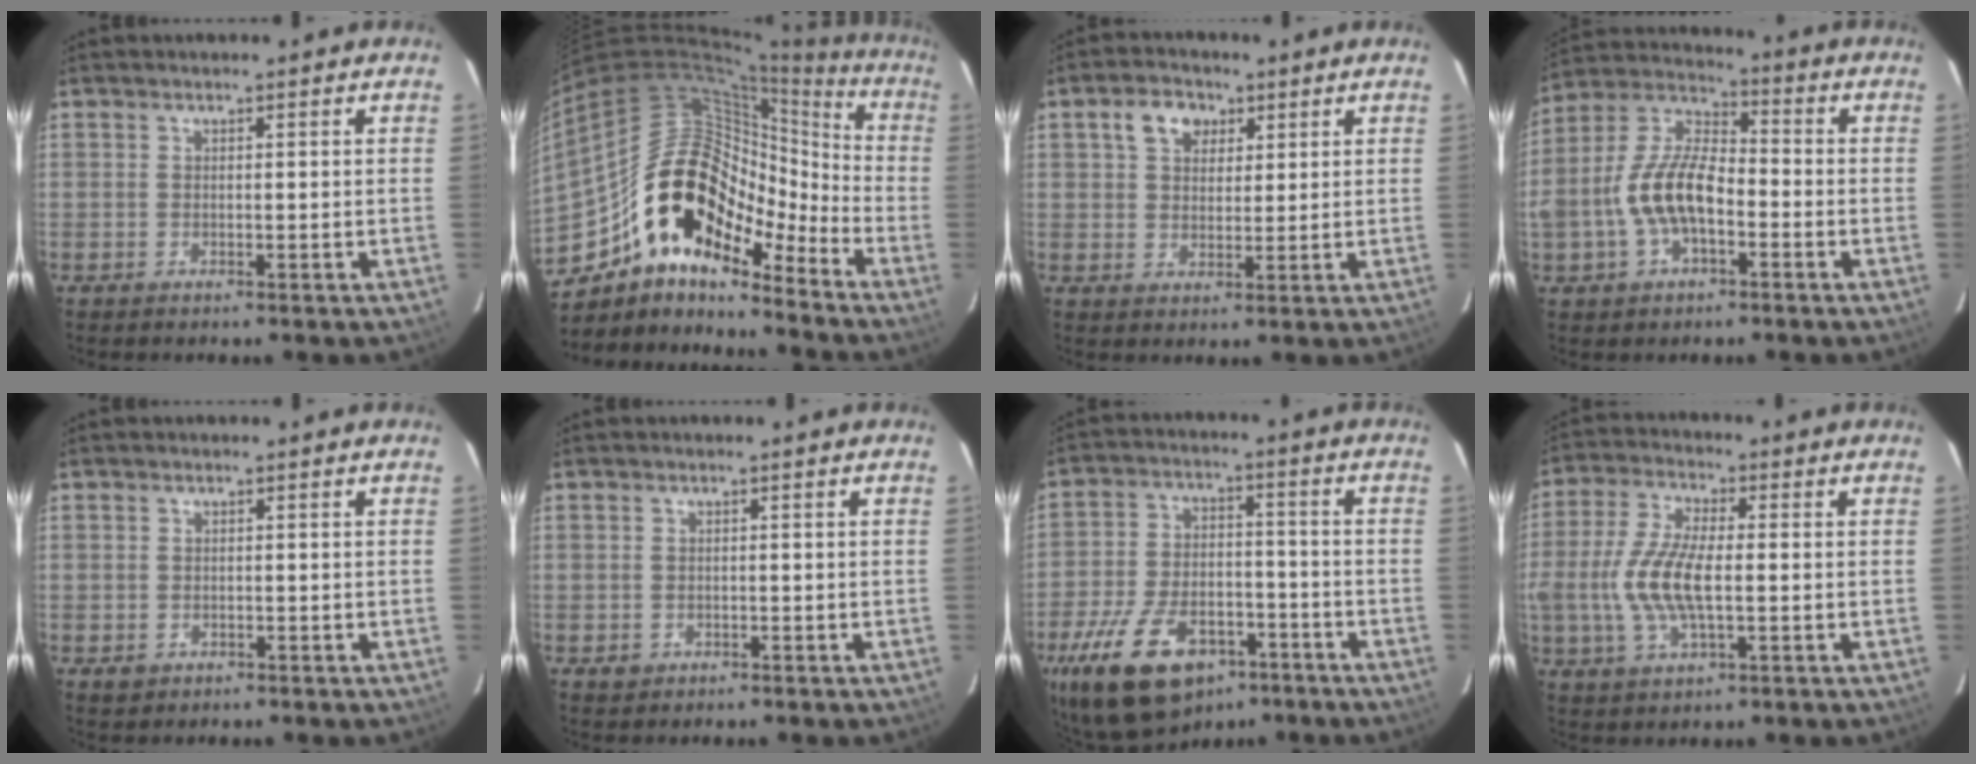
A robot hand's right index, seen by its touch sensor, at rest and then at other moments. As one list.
[{"total": 21.3, "force": [-12.8, 11.5, 12.5], "torque": [-0.227, 0.028, -0.235]}, {"total": 5.8, "force": [2.7, 4.0, 3.1], "torque": [-0.052, 0.020, 0.048]}, {"total": 12.9, "force": [-3.4, 6.7, 10.5], "torque": [-0.219, 0.013, -0.064]}, {"total": 1.9, "force": [-0.5, 1.8, 0.4], "torque": [-0.008, 0.001, -0.004]}, {"total": 1.9, "force": [-0.6, 1.7, 0.4], "torque": [-0.007, 0.002, -0.005]}, {"total": 19.6, "force": [-12.2, 10.0, 11.6], "torque": [-0.245, -0.017, -0.196]}, {"total": 11.6, "force": [-1.2, 4.7, 10.5], "torque": [-0.225, 0.003, -0.024]}]